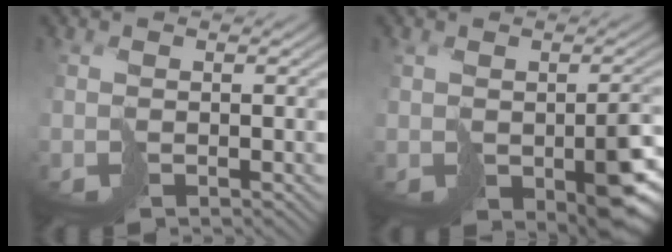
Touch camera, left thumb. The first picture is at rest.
{"total": 7.4, "force": [-2.3, 3.8, 5.9], "torque": [-0.091, -0.030, -0.016]}